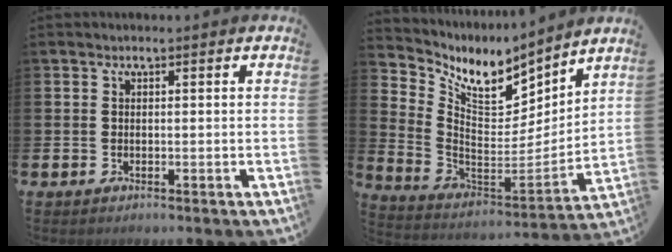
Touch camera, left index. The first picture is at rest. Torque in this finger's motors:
{"motor_torque": [0.38, -0.47, 0.48, 0.10]}